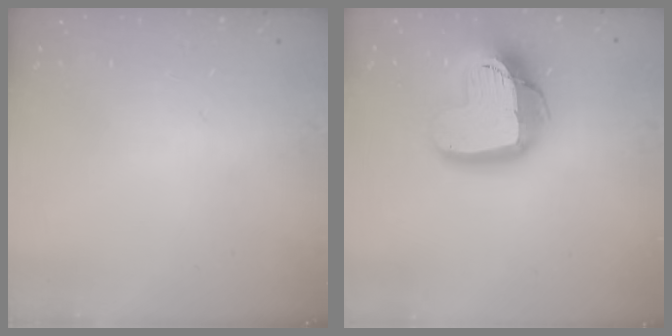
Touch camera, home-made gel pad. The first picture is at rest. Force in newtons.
{"total": 18.8, "press": 18.7, "slide": 1.8}